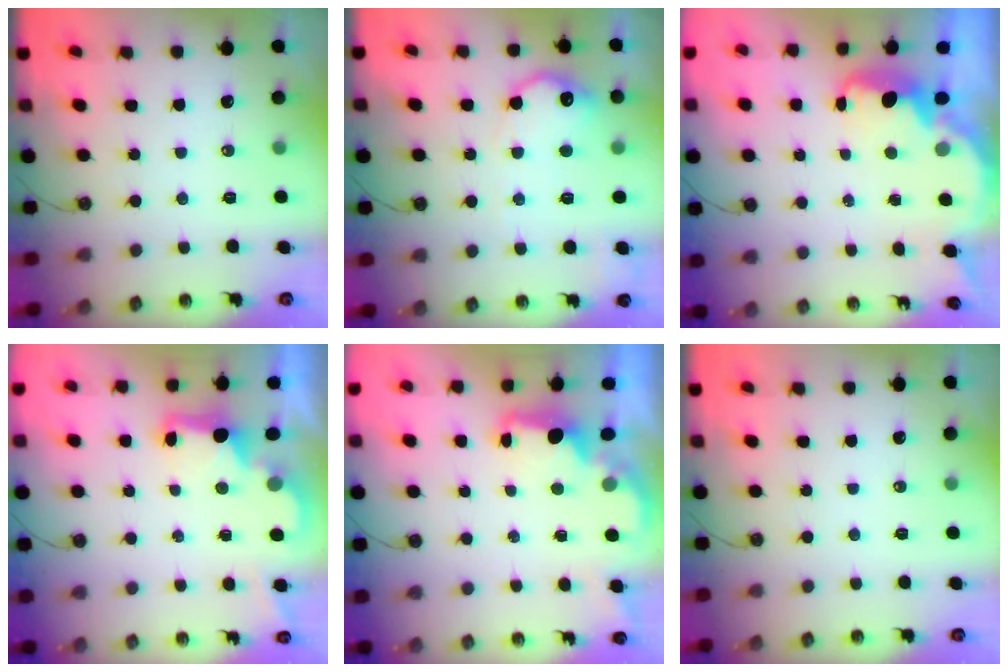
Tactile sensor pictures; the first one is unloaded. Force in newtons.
{"total": 15.0, "press": 15.0, "slide": 1.0}
{"total": 3.7, "press": 3.6, "slide": 0.5}
{"total": 2.8, "press": 2.8, "slide": 0.5}
{"total": 2.1, "press": 2.0, "slide": 0.8}
{"total": 0.0}